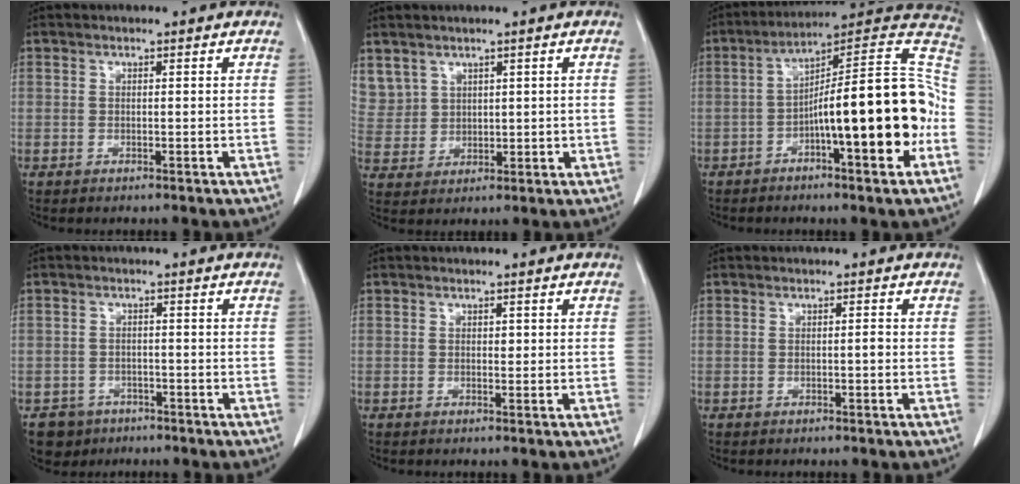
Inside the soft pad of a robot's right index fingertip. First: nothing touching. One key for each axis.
{"total": 7.0, "fx": 4.3, "fy": 5.5, "fz": 0.8, "tx": -0.028, "ty": 0.014, "tz": 0.106}
{"total": 19.4, "fx": -4.6, "fy": 2.6, "fz": 18.7, "tx": -0.241, "ty": 0.038, "tz": -0.060}
{"total": 4.3, "fx": -2.7, "fy": 3.4, "fz": -0.1, "tx": 0.004, "ty": 0.009, "tz": -0.042}
{"total": 0.5, "fx": 0.2, "fy": 0.4, "fz": 0.3, "tx": -0.004, "ty": 0.001, "tz": 0.005}
{"total": 0.6, "fx": -0.2, "fy": 0.0, "fz": 0.6, "tx": -0.009, "ty": 0.003, "tz": -0.001}